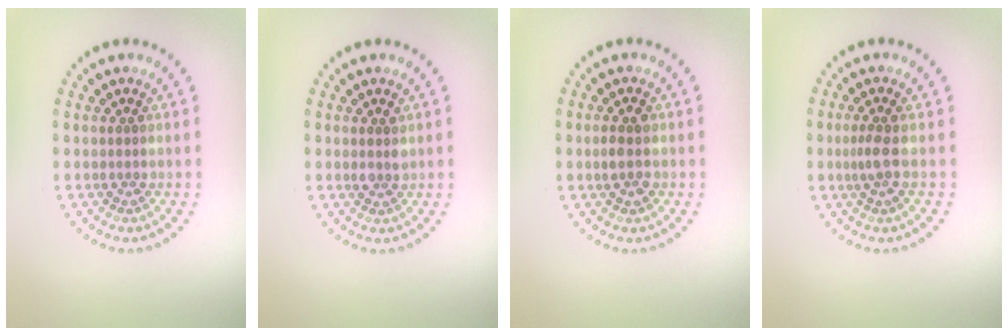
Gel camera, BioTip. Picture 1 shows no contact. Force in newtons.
{"total": 1.4, "press": 1.2, "slide": 0.7}
{"total": 1.7, "press": 1.7, "slide": 0.2}
{"total": 1.8, "press": 1.3, "slide": 1.2}